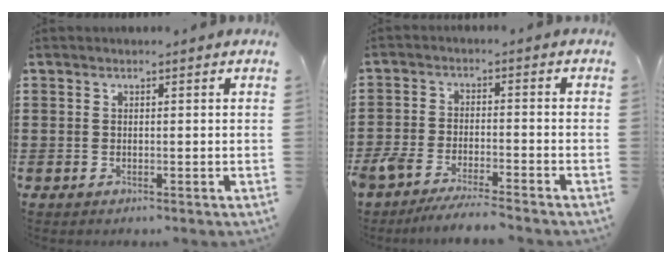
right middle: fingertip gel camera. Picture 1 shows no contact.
{"total": 5.1, "force": [-4.9, 0.4, 1.5], "torque": [-0.048, -0.011, -0.103]}